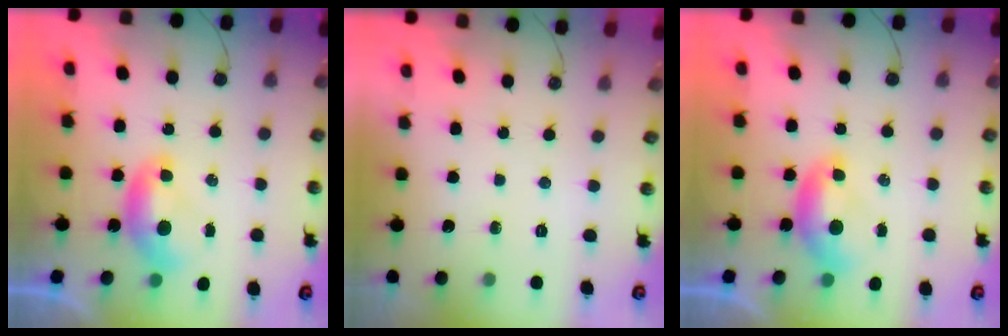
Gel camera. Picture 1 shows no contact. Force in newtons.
{"total": 0.0}
{"total": 0.0}